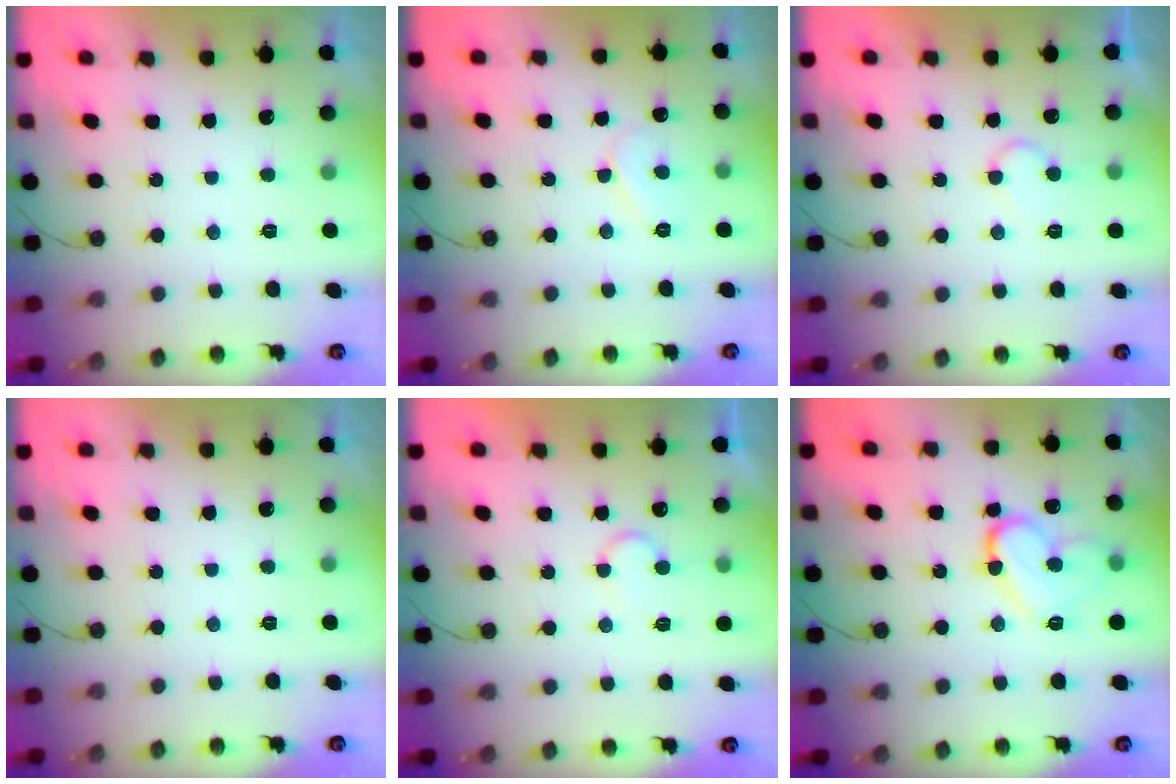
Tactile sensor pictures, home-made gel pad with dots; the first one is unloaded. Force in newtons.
{"total": 6.2, "press": 6.2, "slide": 0.5}
{"total": 7.3, "press": 7.3, "slide": 0.6}
{"total": 0.0}
{"total": 6.8, "press": 6.8, "slide": 0.5}
{"total": 13.4, "press": 13.3, "slide": 1.6}